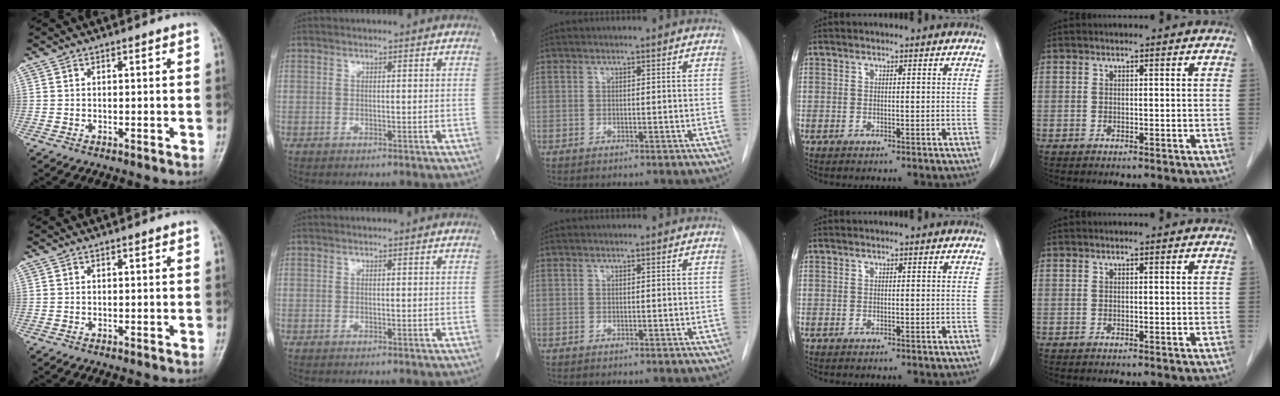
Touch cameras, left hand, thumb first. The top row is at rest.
{}